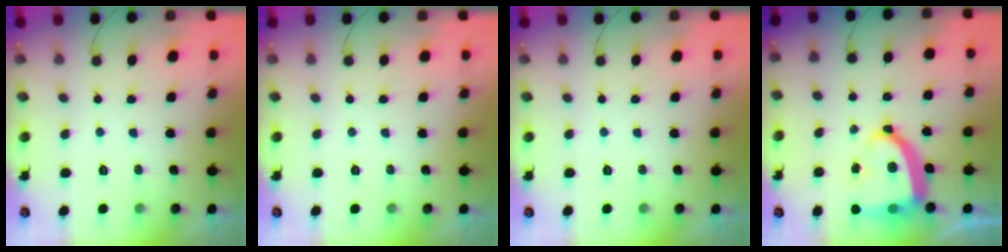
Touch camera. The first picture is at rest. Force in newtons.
{"total": 0.0}
{"total": 0.0}
{"total": 16.0, "press": 15.9, "slide": 1.9}